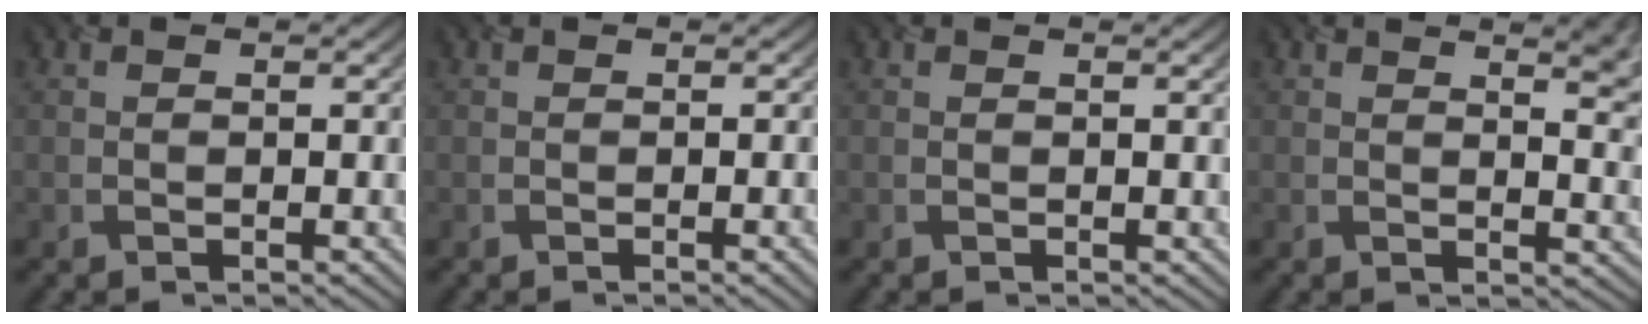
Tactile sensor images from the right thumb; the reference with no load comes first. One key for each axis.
{"total": 1.5, "fx": -0.3, "fy": 0.0, "fz": 1.5, "tx": -0.020, "ty": -0.001, "tz": -0.004}
{"total": 0.8, "fx": 0.6, "fy": -0.1, "fz": 0.5, "tx": -0.008, "ty": 0.000, "tz": 0.011}
{"total": 5.1, "fx": 3.2, "fy": 1.6, "fz": 3.7, "tx": -0.047, "ty": -0.001, "tz": 0.055}